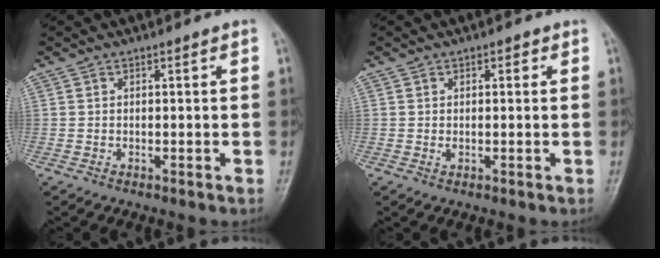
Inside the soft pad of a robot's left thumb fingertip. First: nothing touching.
{"total": 1.6, "force": [0.5, 1.1, 1.1], "torque": [-0.007, 0.000, 0.005]}